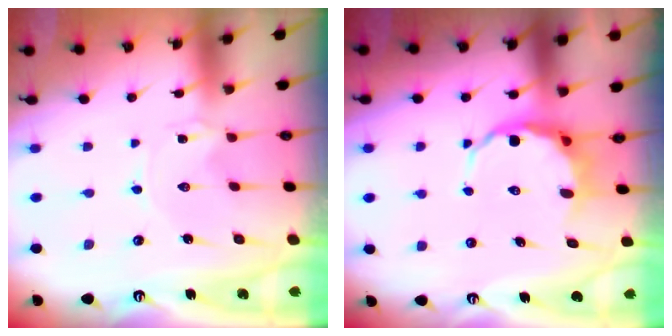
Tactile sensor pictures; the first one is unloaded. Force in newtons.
{"total": 7.3, "press": 7.1, "slide": 1.7}